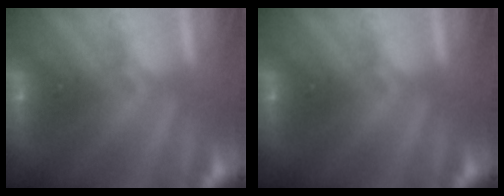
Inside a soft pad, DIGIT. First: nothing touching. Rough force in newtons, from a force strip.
{"total": 0.0}